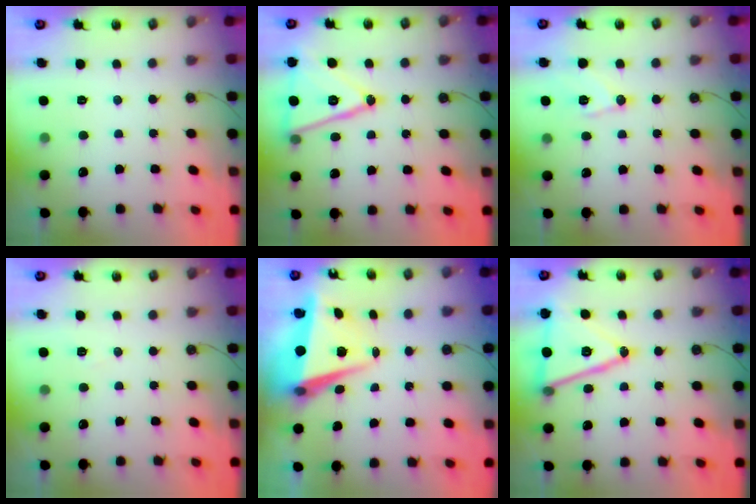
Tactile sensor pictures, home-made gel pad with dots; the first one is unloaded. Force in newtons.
{"total": 16.5, "press": 16.2, "slide": 3.3}
{"total": 9.3, "press": 9.3, "slide": 0.8}
{"total": 5.6, "press": 3.4, "slide": 4.4}
{"total": 7.0, "press": 6.8, "slide": 1.9}
{"total": 17.3, "press": 17.0, "slide": 3.5}